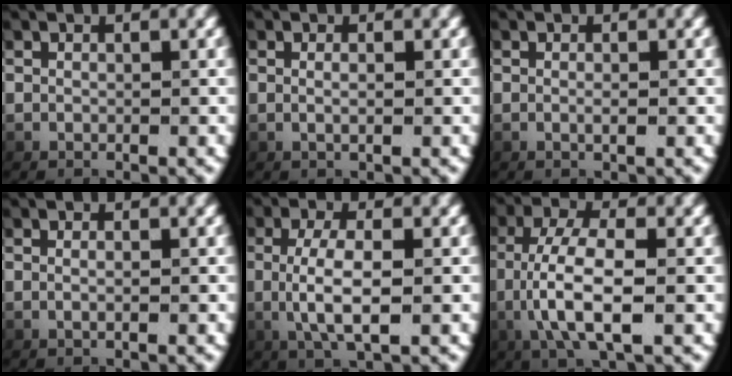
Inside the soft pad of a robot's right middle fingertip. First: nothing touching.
{"total": 0.9, "force": [0.0, -0.1, 0.9], "torque": [-0.023, -0.006, 0.003]}
{"total": 0.7, "force": [-0.2, 0.1, 0.7], "torque": [-0.015, -0.002, -0.002]}
{"total": 0.8, "force": [-0.3, -0.2, 0.7], "torque": [-0.021, -0.006, -0.001]}
{"total": 4.3, "force": [-0.2, 1.0, 4.2], "torque": [-0.095, -0.010, 0.006]}
{"total": 5.9, "force": [-0.5, 1.8, 5.6], "torque": [-0.129, -0.015, 0.004]}